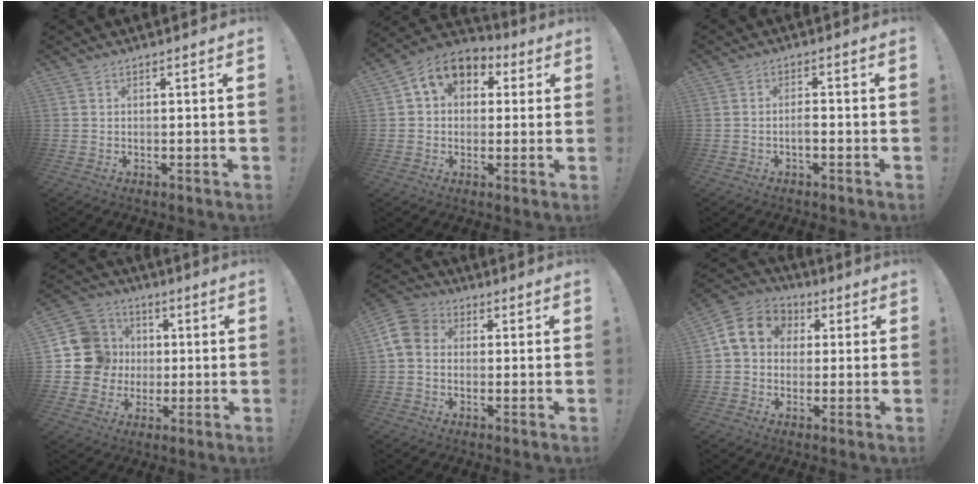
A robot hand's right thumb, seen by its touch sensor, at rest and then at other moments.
{"total": 9.2, "force": [3.5, 7.0, 4.9], "torque": [-0.068, -0.010, 0.069]}
{"total": 2.6, "force": [-1.0, 1.0, 2.2], "torque": [-0.037, 0.002, -0.017]}
{"total": 14.4, "force": [0.9, 13.7, 4.2], "torque": [-0.056, 0.008, 0.036]}
{"total": 8.1, "force": [-0.1, 6.6, 4.8], "torque": [-0.093, 0.016, 0.001]}
{"total": 11.5, "force": [2.4, 9.6, 5.9], "torque": [-0.087, 0.012, 0.054]}